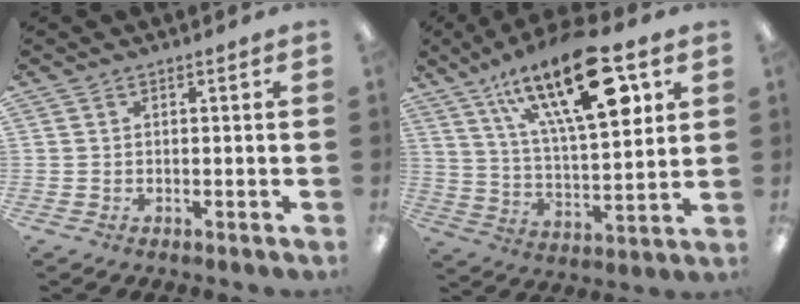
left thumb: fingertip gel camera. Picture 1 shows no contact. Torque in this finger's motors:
{"motor_torque": [0.63, 0.71, 1.36, -1.41, 0.51]}